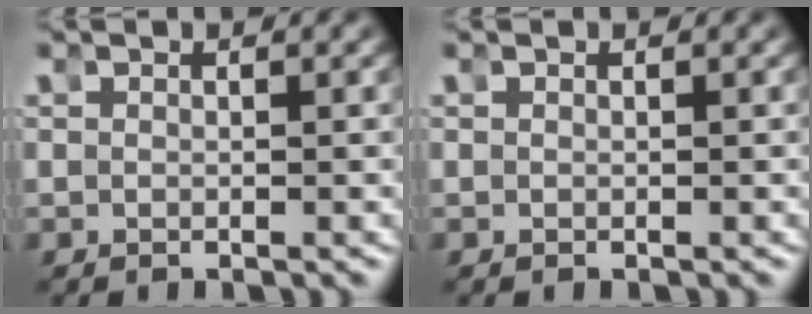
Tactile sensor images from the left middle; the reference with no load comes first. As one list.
[{"total": 0.0}]